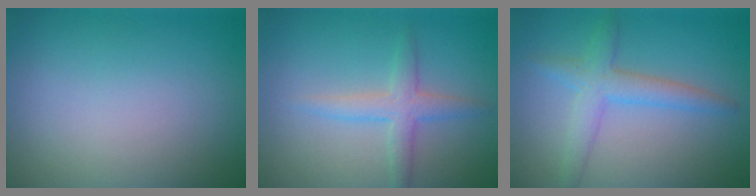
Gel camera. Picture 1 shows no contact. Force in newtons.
{"total": 2.7, "press": 2.7, "slide": 0.1}
{"total": 2.6, "press": 2.6, "slide": 0.2}